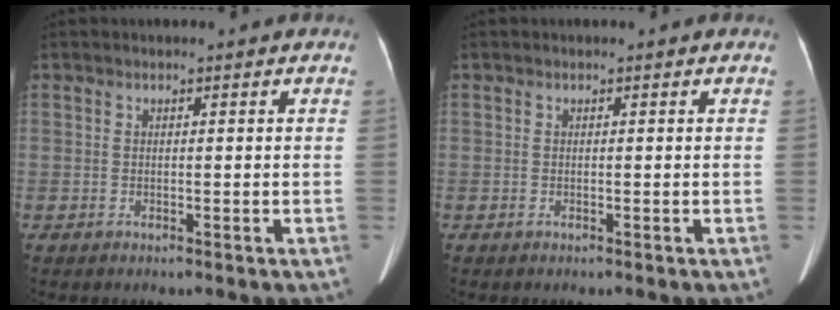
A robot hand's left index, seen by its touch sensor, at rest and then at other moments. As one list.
[{"total": 0.0}]